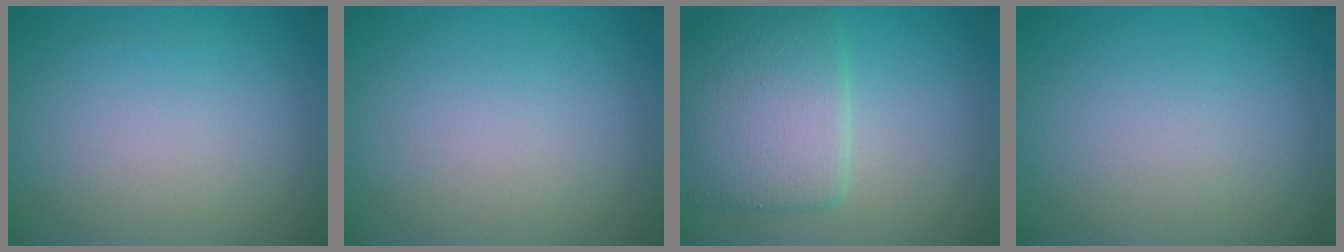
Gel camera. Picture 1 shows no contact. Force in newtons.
{"total": 0.0}
{"total": 6.2, "press": 6.2, "slide": 0.1}
{"total": 0.0}